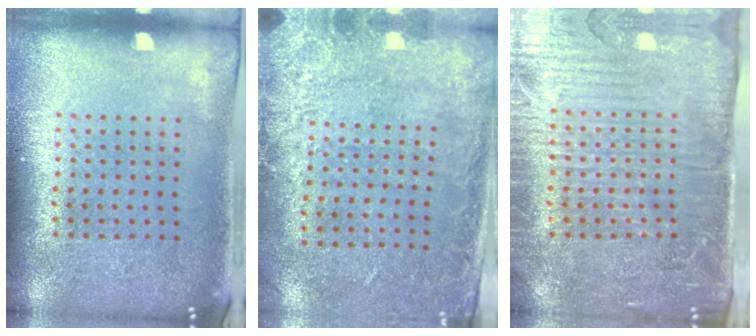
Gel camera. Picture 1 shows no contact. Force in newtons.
{"total": 2.7, "press": 1.9, "slide": 1.9}
{"total": 4.2, "press": 3.7, "slide": 2.0}